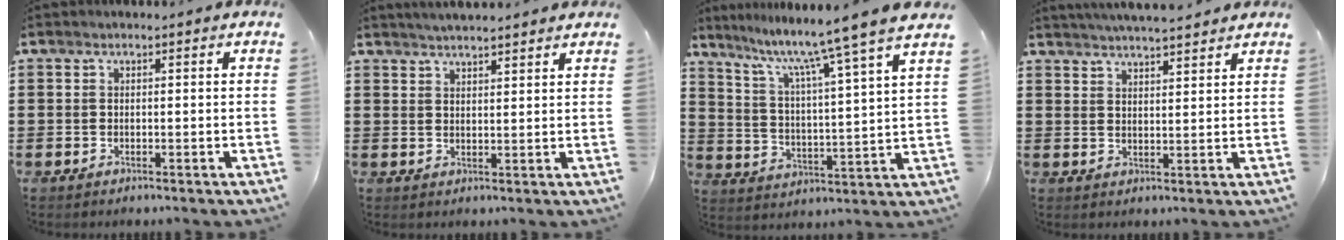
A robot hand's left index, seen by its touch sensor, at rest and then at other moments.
{"total": 2.5, "force": [2.5, -0.2, 0.4], "torque": [-0.013, -0.005, 0.047]}
{"total": 9.2, "force": [7.8, -1.7, 4.6], "torque": [-0.111, -0.062, 0.119]}
{"total": 3.7, "force": [3.6, -0.1, 0.6], "torque": [-0.024, -0.012, 0.066]}